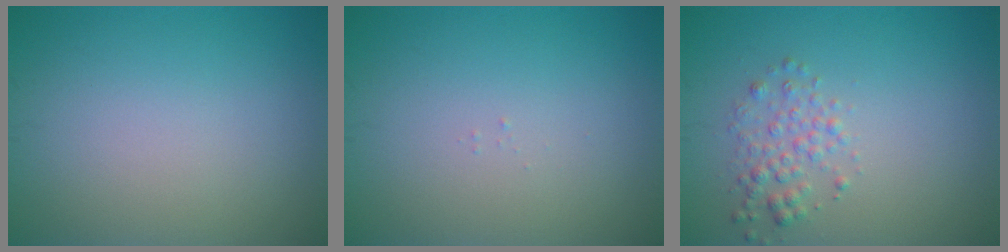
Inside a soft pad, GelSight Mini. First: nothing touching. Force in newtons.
{"total": 0.0}
{"total": 2.0, "press": 2.0, "slide": 0.1}